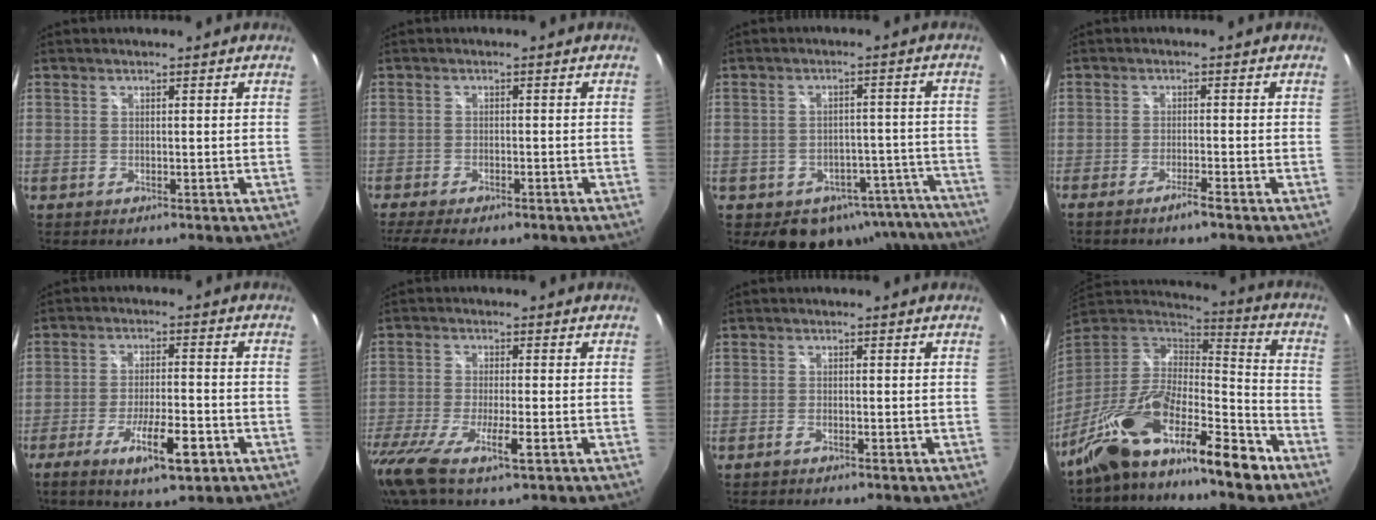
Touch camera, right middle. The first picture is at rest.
{"total": 8.3, "force": [-6.3, 2.5, 4.7], "torque": [-0.112, -0.028, -0.099]}
{"total": 16.2, "force": [-11.9, 9.8, 5.0], "torque": [-0.087, 0.038, -0.111]}
{"total": 2.6, "force": [-2.0, -0.5, 1.5], "torque": [-0.038, -0.001, -0.036]}
{"total": 9.7, "force": [-5.2, 1.9, 8.0], "torque": [-0.161, -0.016, -0.083]}
{"total": 13.0, "force": [-7.6, 2.2, 10.2], "torque": [-0.215, -0.052, -0.138]}
{"total": 1.0, "force": [-0.9, 0.2, 0.5], "torque": [-0.017, 0.000, -0.020]}
{"total": 20.4, "force": [-13.9, 5.9, 13.8], "torque": [-0.245, -0.020, -0.242]}